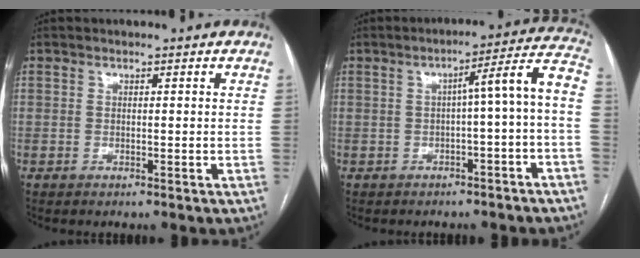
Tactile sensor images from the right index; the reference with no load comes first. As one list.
[{"total": 8.4, "force": [-1.3, -0.1, 8.3], "torque": [-0.102, 0.031, -0.021]}]